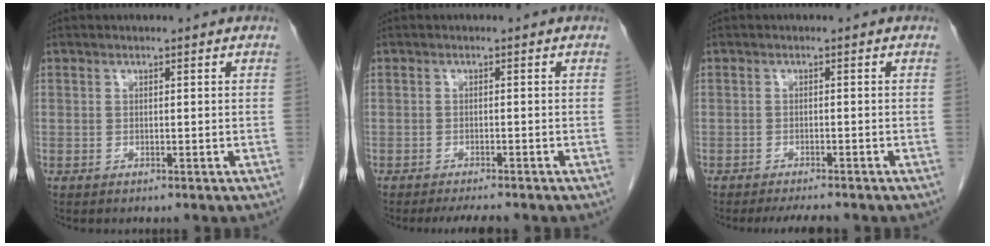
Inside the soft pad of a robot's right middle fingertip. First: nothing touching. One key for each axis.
{"total": 3.8, "fx": -3.3, "fy": 0.5, "fz": 1.8, "tx": -0.024, "ty": -0.007, "tz": -0.048}
{"total": 3.9, "fx": -3.5, "fy": 0.5, "fz": 1.8, "tx": -0.024, "ty": -0.008, "tz": -0.051}